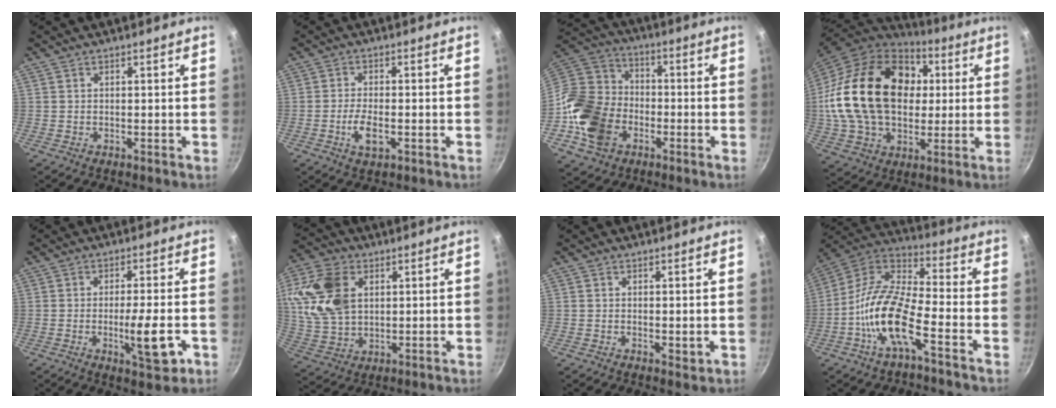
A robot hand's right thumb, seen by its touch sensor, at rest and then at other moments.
{"total": 4.7, "force": [-1.4, 2.1, 4.0], "torque": [-0.079, 0.006, -0.027]}
{"total": 19.0, "force": [-6.1, 14.8, 10.3], "torque": [-0.199, 0.045, -0.120]}
{"total": 28.6, "force": [4.2, 20.0, 20.0], "torque": [-0.348, 0.019, 0.080]}
{"total": 8.5, "force": [-2.3, 1.8, 7.9], "torque": [-0.110, 0.002, -0.032]}
{"total": 14.2, "force": [3.9, 9.8, 9.5], "torque": [-0.167, -0.010, 0.080]}
{"total": 1.4, "force": [0.3, 0.8, 1.1], "torque": [-0.016, -0.005, 0.003]}
{"total": 14.6, "force": [-5.8, 4.8, 12.4], "torque": [-0.243, 0.049, -0.132]}